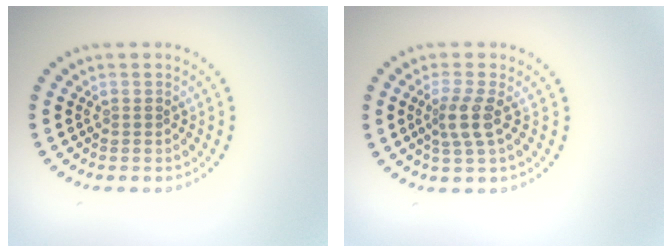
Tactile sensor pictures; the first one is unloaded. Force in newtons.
{"total": 2.4, "press": 1.9, "slide": 1.5}